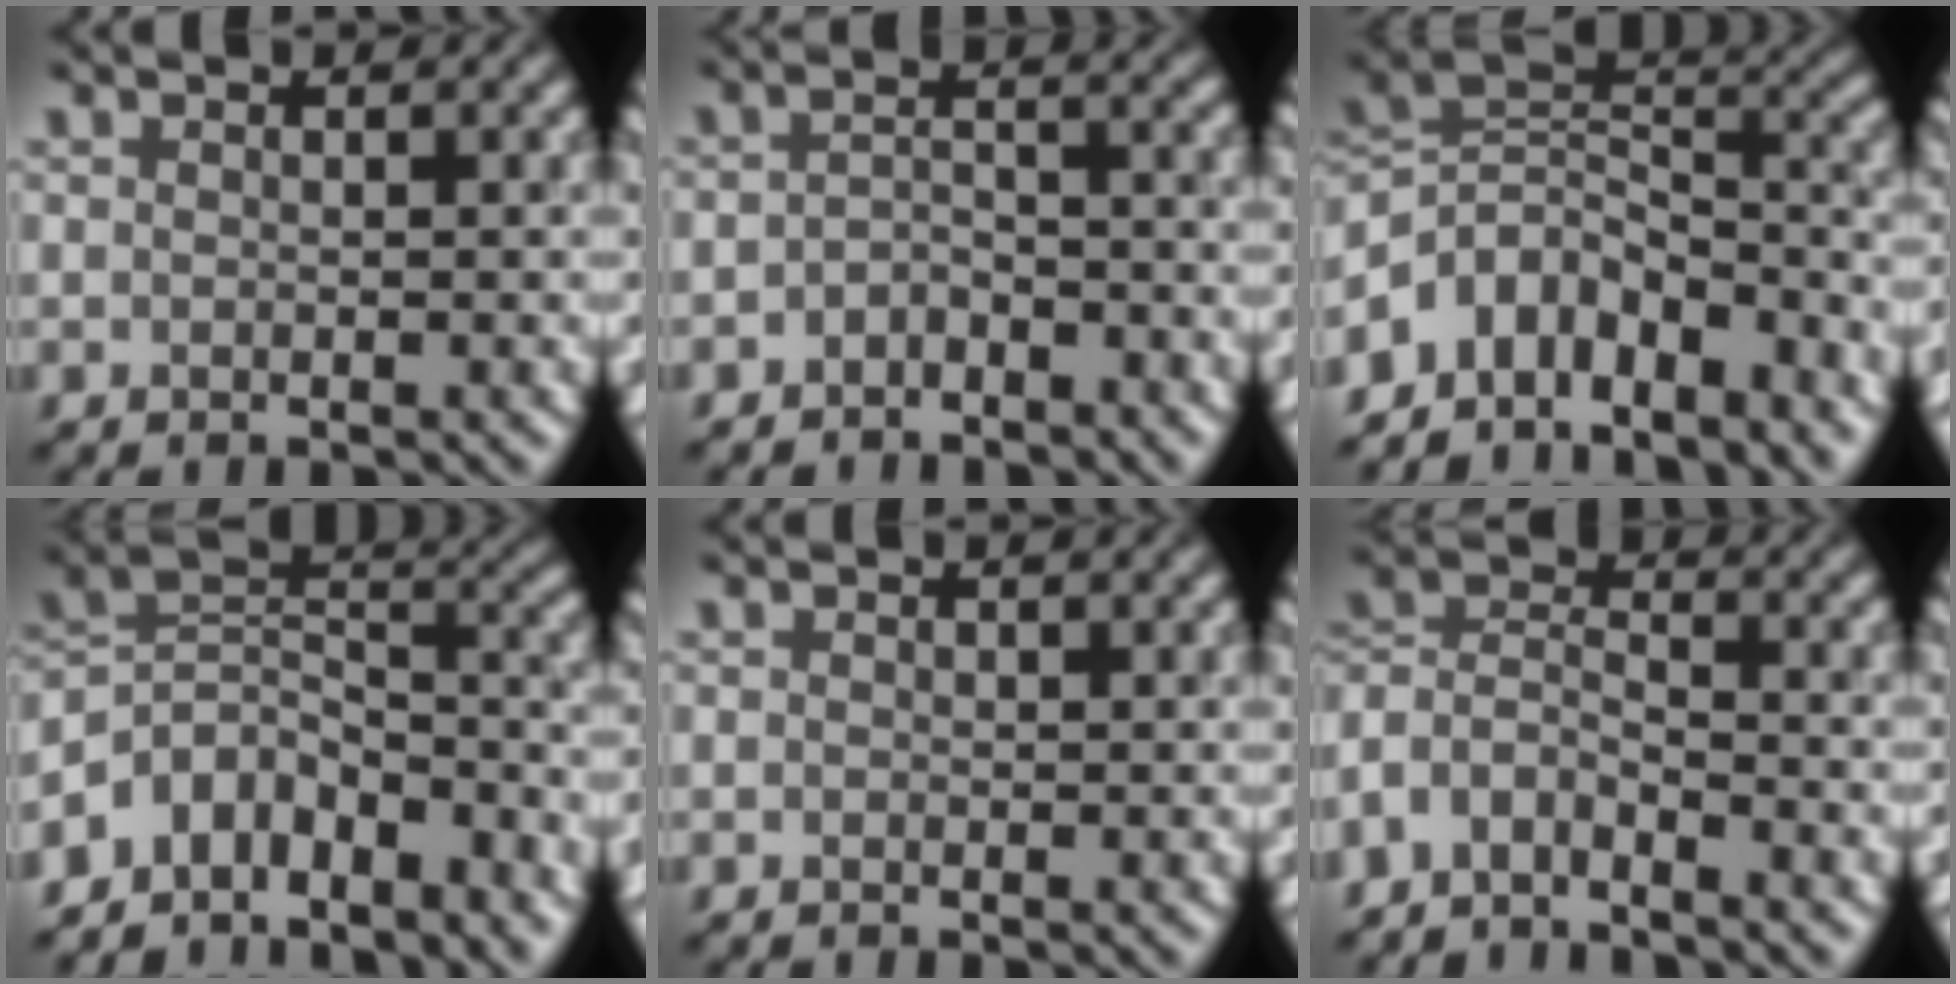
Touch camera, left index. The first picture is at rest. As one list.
[{"total": 2.5, "force": [-1.8, 1.3, 1.2], "torque": [-0.024, 0.007, -0.037]}, {"total": 10.2, "force": [-6.5, 5.6, 5.5], "torque": [-0.085, 0.014, -0.123]}, {"total": 9.4, "force": [-6.4, 5.0, 4.7], "torque": [-0.070, 0.005, -0.126]}, {"total": 0.0}, {"total": 4.0, "force": [-3.1, 1.7, 2.0], "torque": [-0.037, 0.004, -0.072]}]